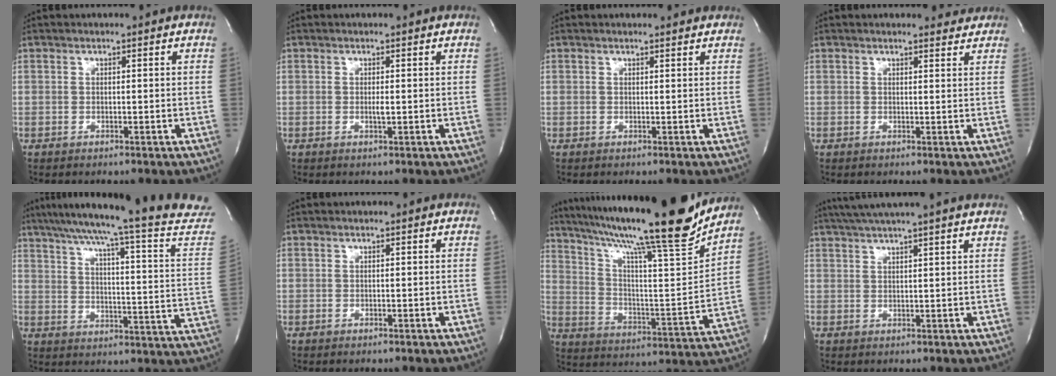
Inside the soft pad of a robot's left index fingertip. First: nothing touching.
{"total": 0.9, "force": [0.0, 0.1, 0.9], "torque": [-0.020, -0.003, 0.001]}
{"total": 1.9, "force": [1.8, 0.4, 0.4], "torque": [-0.015, 0.005, 0.018]}
{"total": 3.4, "force": [3.3, 0.8, 0.4], "torque": [-0.009, -0.002, 0.028]}
{"total": 26.7, "force": [23.5, -1.6, 12.6], "torque": [-0.201, -0.065, 0.301]}
{"total": 0.0}
{"total": 25.6, "force": [21.0, 0.6, 14.7], "torque": [-0.255, -0.033, 0.314]}
{"total": 9.8, "force": [8.3, -1.5, 5.1], "torque": [-0.086, 0.026, 0.112]}